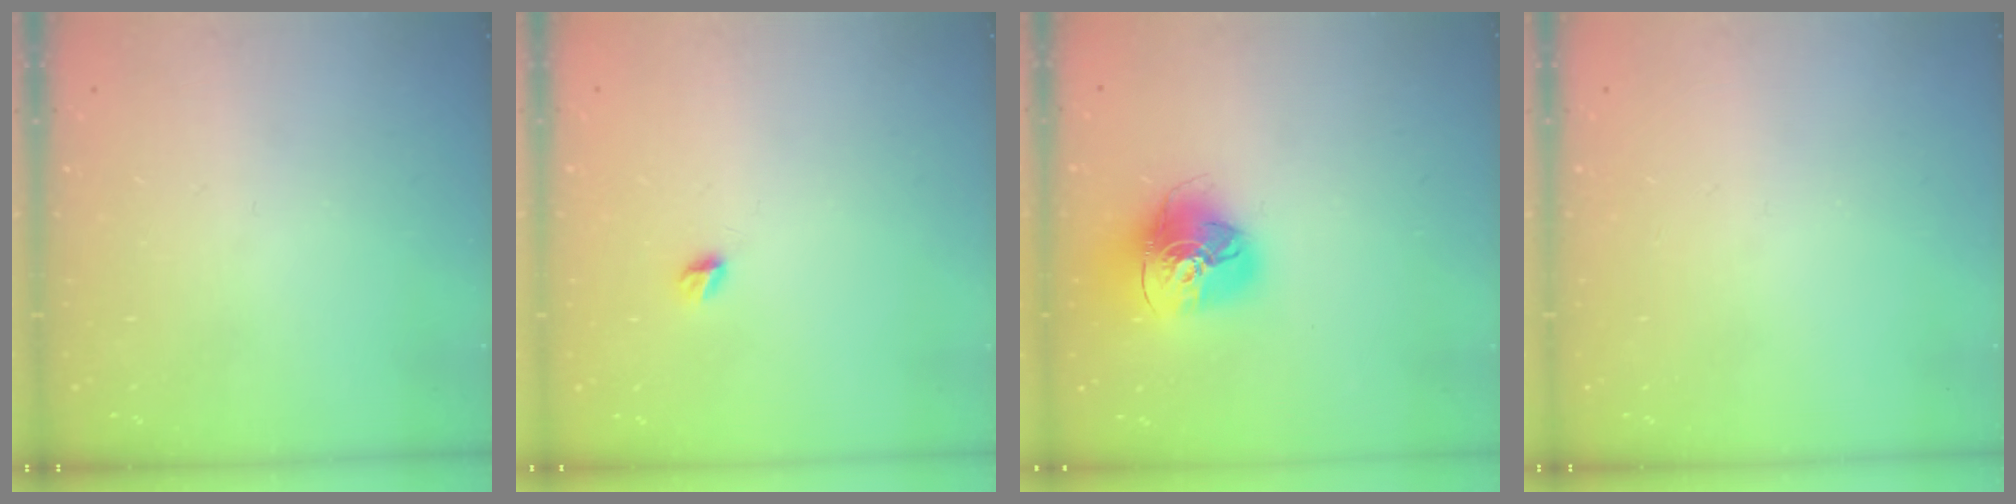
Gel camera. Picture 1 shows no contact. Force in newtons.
{"total": 4.3, "press": 4.2, "slide": 0.5}
{"total": 15.3, "press": 15.3, "slide": 1.5}
{"total": 0.0}